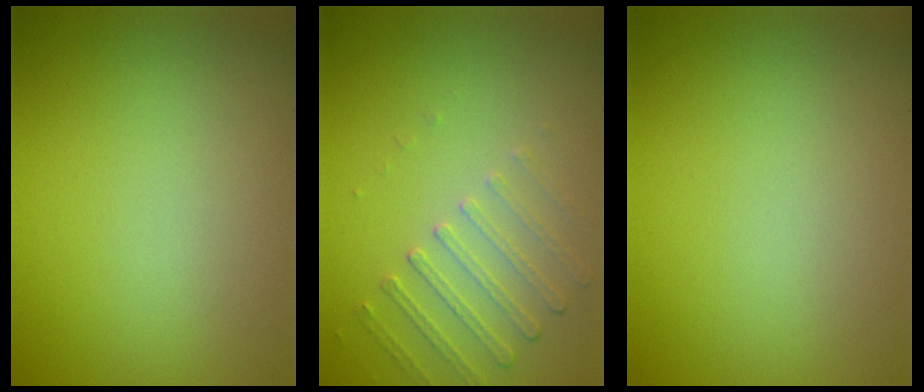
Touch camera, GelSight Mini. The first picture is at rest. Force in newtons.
{"total": 1.9, "press": 1.5, "slide": 1.2}
{"total": 0.0}